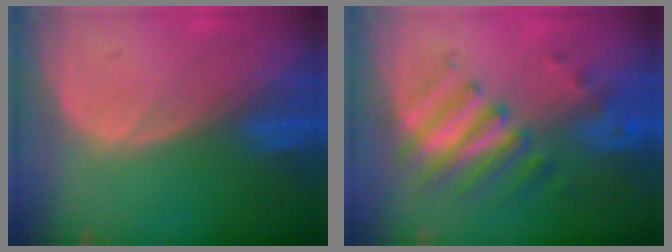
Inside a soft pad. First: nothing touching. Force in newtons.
{"total": 7.7, "press": 6.9, "slide": 3.4}